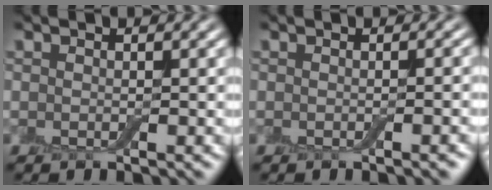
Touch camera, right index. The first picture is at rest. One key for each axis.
{"total": 1.8, "fx": -0.5, "fy": 0.6, "fz": 1.6, "tx": -0.008, "ty": 0.002, "tz": -0.003}